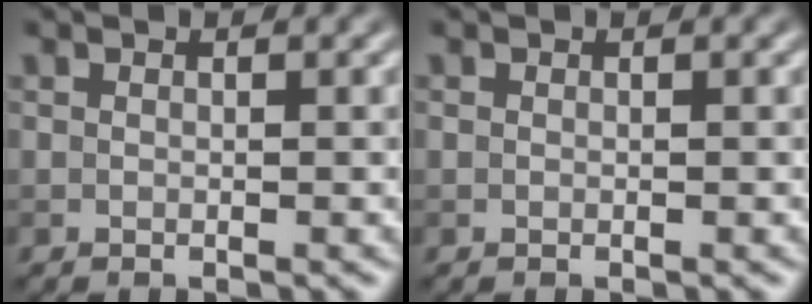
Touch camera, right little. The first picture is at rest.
{"total": 0.0}